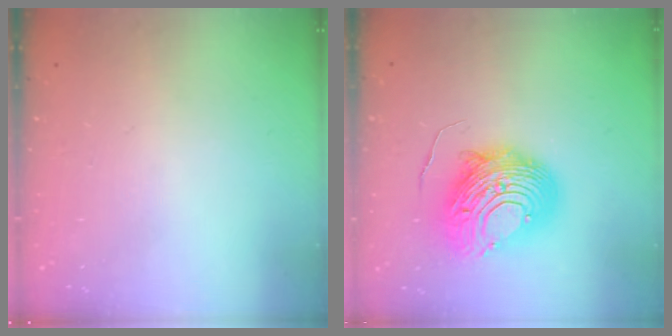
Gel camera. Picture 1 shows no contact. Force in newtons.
{"total": 14.9, "press": 14.8, "slide": 1.3}